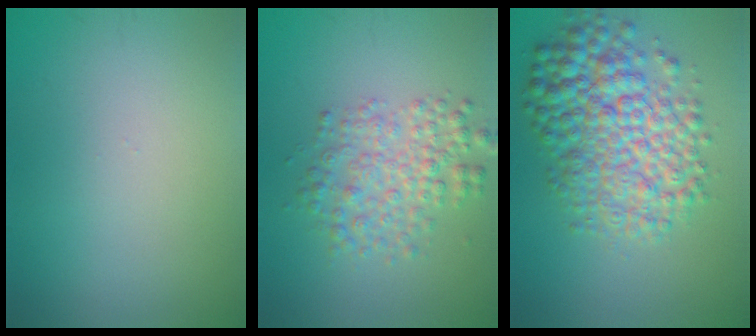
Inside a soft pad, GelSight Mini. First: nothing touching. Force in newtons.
{"total": 3.9, "press": 3.9, "slide": 0.0}
{"total": 8.1, "press": 8.1, "slide": 0.2}